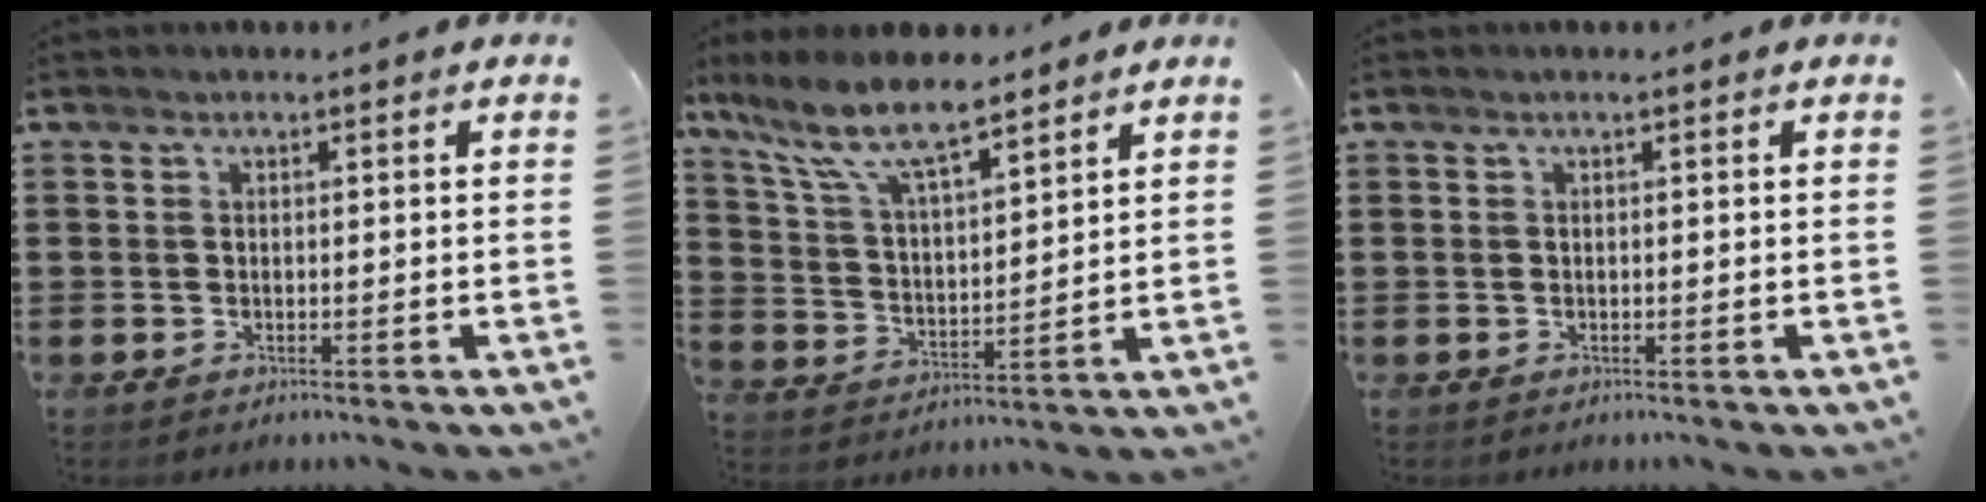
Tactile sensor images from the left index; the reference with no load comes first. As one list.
[{"total": 9.4, "force": [7.4, 2.4, 5.4], "torque": [-0.131, -0.025, 0.130]}, {"total": 0.0}]